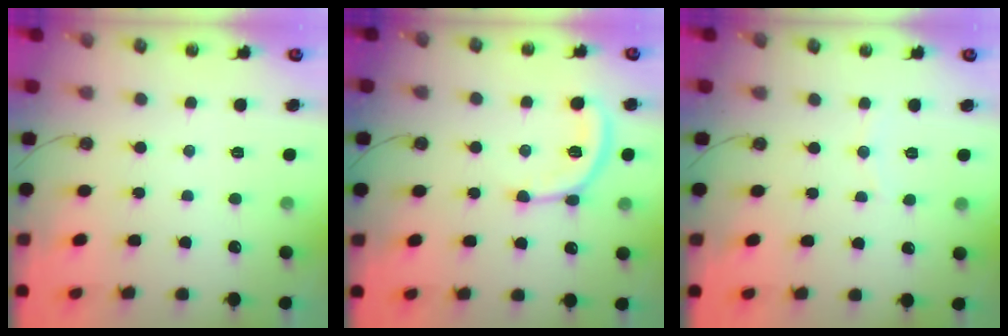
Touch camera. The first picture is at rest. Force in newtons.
{"total": 10.7, "press": 10.7, "slide": 0.7}
{"total": 3.0, "press": 3.0, "slide": 0.4}